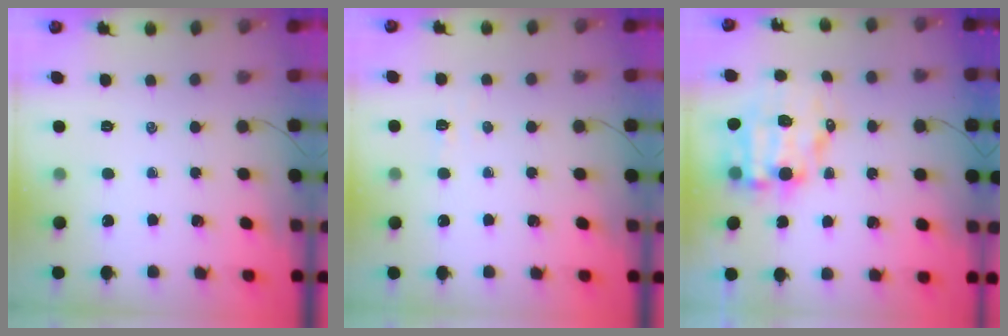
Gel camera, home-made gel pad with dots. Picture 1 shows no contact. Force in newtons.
{"total": 2.6, "press": 2.5, "slide": 0.8}
{"total": 9.5, "press": 9.2, "slide": 2.6}